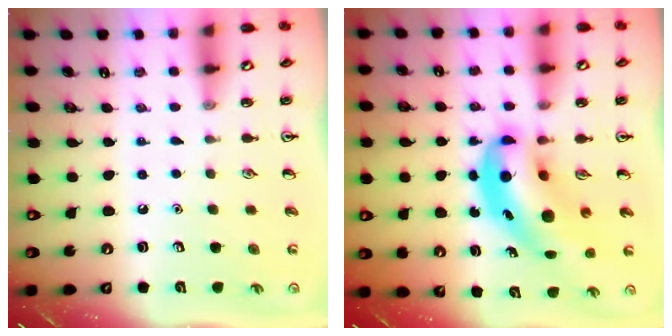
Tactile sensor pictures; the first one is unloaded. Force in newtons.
{"total": 9.6, "press": 9.3, "slide": 2.5}